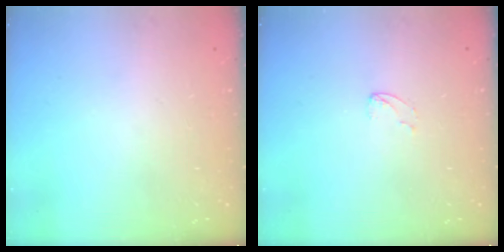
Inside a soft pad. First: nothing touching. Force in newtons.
{"total": 2.4, "press": 2.4, "slide": 0.2}